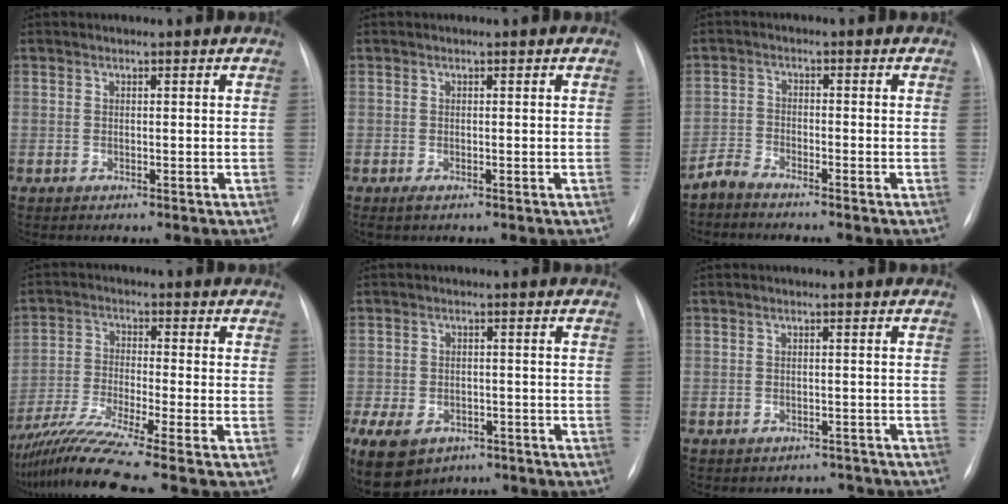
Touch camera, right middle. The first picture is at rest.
{"total": 0.6, "force": [-0.3, 0.2, 0.5], "torque": [-0.009, -0.002, -0.005]}
{"total": 2.6, "force": [-2.6, 0.3, 0.2], "torque": [-0.006, -0.008, -0.054]}
{"total": 10.2, "force": [-8.1, -2.1, 5.9], "torque": [-0.114, -0.029, -0.146]}
{"total": 19.6, "force": [-10.3, 14.1, 8.9], "torque": [-0.280, -0.017, -0.138]}
{"total": 3.7, "force": [-3.3, 1.6, -0.7], "torque": [0.014, 0.018, -0.042]}